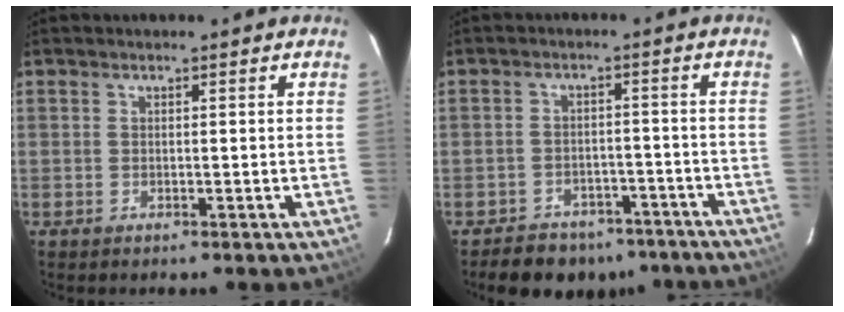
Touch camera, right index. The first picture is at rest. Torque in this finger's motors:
{"motor_torque": [-0.31, -0.50, -0.34, -0.21]}